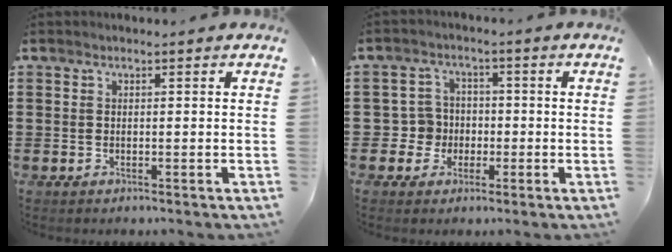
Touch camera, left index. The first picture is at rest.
{"total": 4.4, "force": [-0.9, 4.2, 0.8], "torque": [-0.032, 0.010, -0.019]}